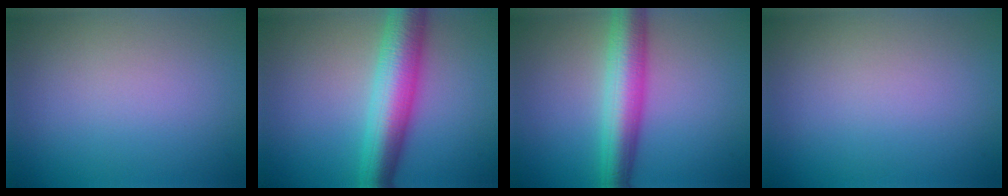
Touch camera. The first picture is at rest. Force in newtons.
{"total": 7.6, "press": 7.6, "slide": 0.1}
{"total": 6.5, "press": 6.5, "slide": 0.2}
{"total": 0.0}